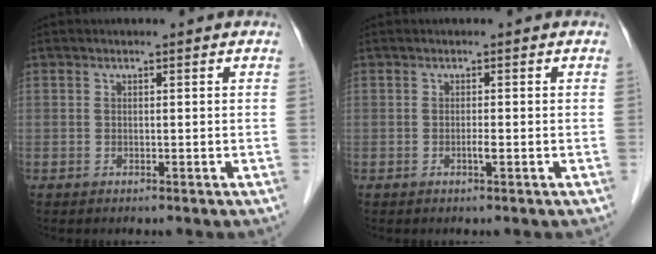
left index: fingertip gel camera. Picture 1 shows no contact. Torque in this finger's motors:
{"motor_torque": [0.28, 0.20, 0.01, 0.00]}